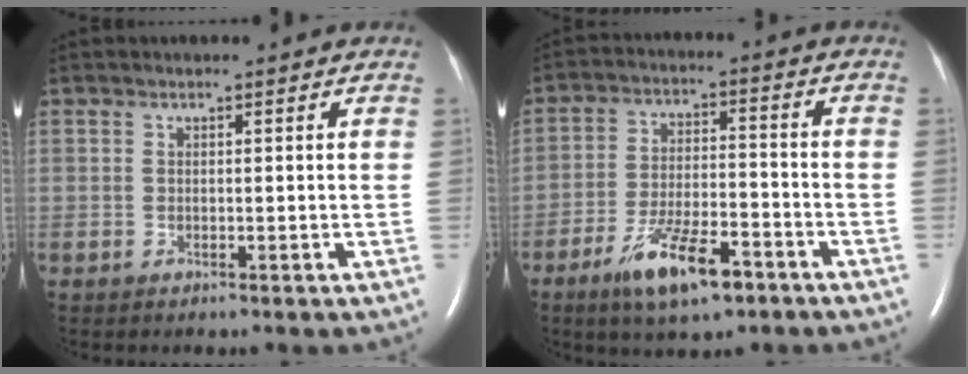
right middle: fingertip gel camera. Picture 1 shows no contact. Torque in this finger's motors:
{"motor_torque": [1.22, -0.92, 0.59, 0.20]}